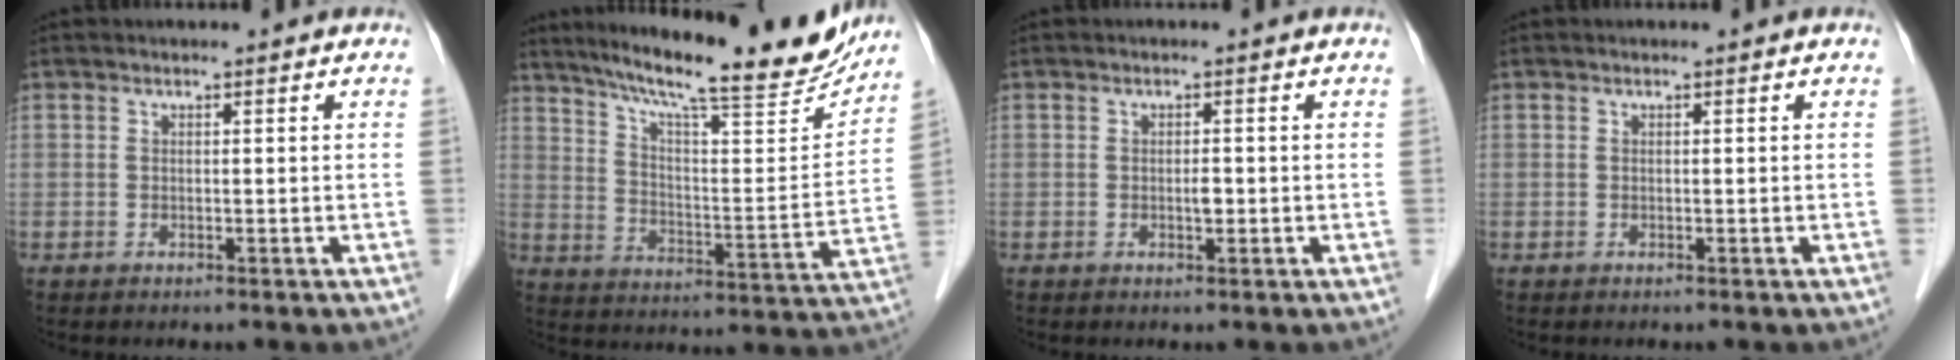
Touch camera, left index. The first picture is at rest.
{"total": 22.6, "force": [19.6, 2.4, 11.1], "torque": [-0.178, -0.025, 0.276]}
{"total": 1.1, "force": [-0.2, 0.5, 1.0], "torque": [-0.018, 0.001, -0.003]}
{"total": 0.0}